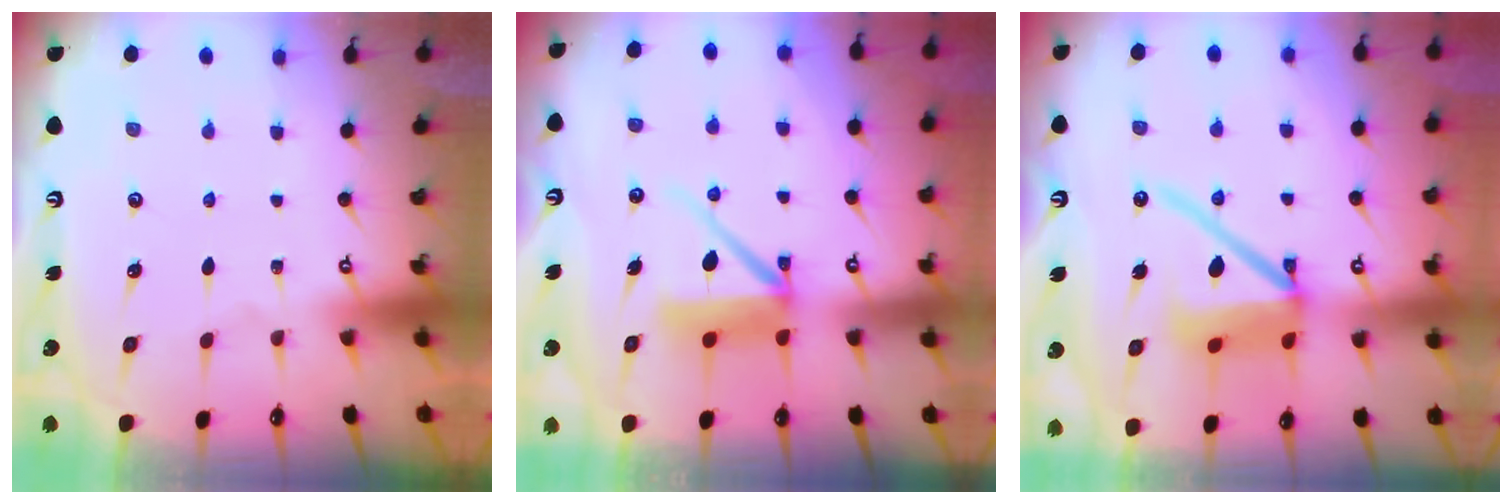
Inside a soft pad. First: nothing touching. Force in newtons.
{"total": 9.2, "press": 9.1, "slide": 1.1}
{"total": 14.8, "press": 14.6, "slide": 2.2}